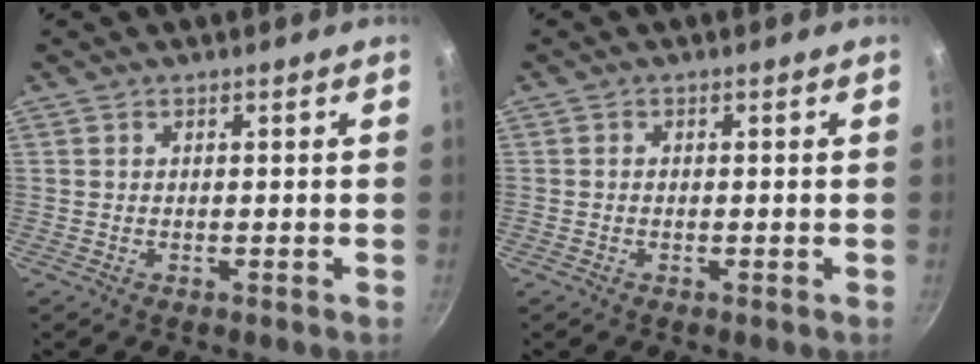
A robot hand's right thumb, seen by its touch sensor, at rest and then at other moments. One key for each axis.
{"total": 0.6, "fx": -0.1, "fy": 0.5, "fz": 0.3, "tx": -0.004, "ty": 0.003, "tz": -0.004}